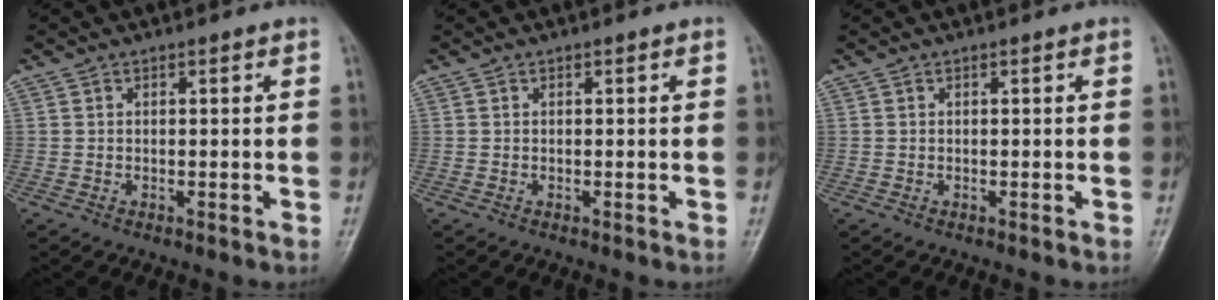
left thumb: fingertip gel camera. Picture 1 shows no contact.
{"total": 0.0}
{"total": 0.0}